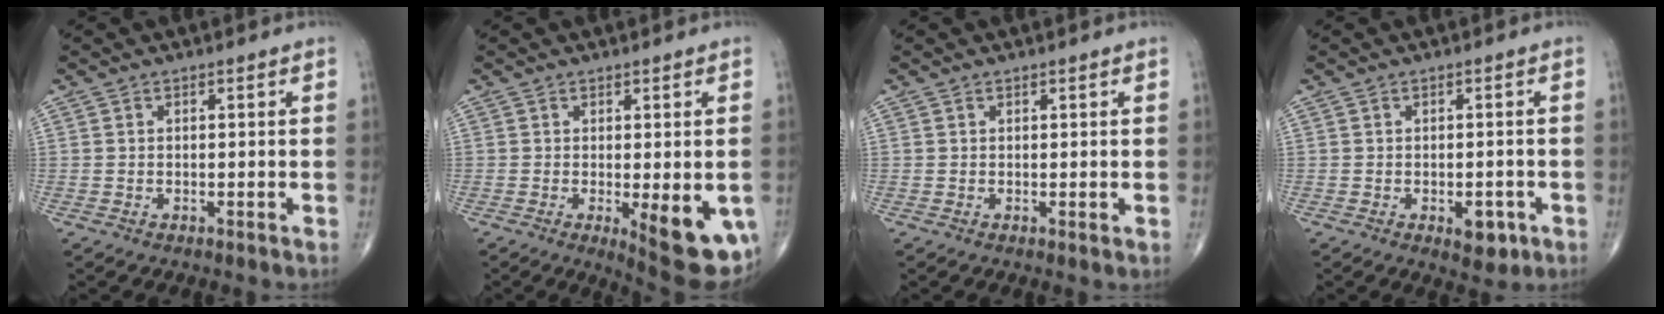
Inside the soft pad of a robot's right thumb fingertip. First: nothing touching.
{"total": 11.2, "force": [-3.1, 3.7, 10.1], "torque": [-0.120, -0.022, -0.031]}
{"total": 0.6, "force": [0.3, 0.2, 0.4], "torque": [-0.008, -0.003, 0.004]}
{"total": 4.3, "force": [-1.6, 2.4, 3.2], "torque": [-0.024, 0.002, -0.014]}